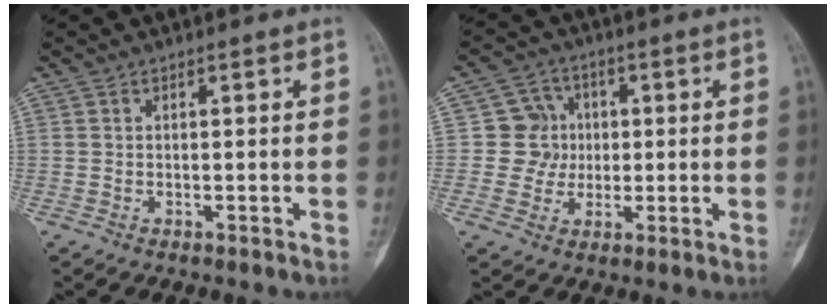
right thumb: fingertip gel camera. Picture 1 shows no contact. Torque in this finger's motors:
{"motor_torque": [0.00, 0.00, 0.22, 0.04, 0.05]}